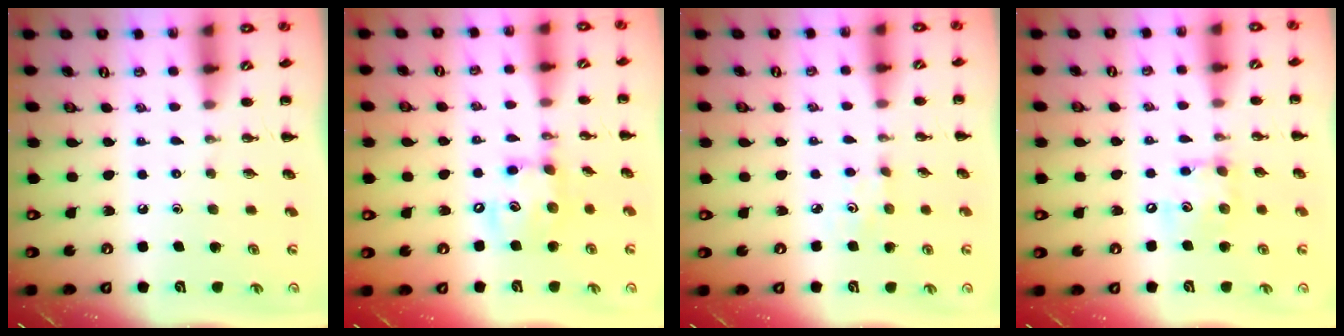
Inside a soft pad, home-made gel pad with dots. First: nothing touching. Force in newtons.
{"total": 12.4, "press": 12.2, "slide": 2.1}
{"total": 2.2, "press": 2.1, "slide": 0.7}
{"total": 8.8, "press": 8.7, "slide": 1.1}